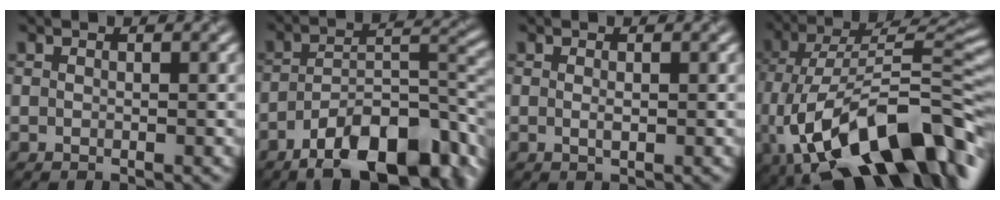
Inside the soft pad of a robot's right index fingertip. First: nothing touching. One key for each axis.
{"total": 11.9, "fx": -6.9, "fy": 4.5, "fz": 8.5, "tx": -0.128, "ty": 0.000, "tz": -0.121}
{"total": 0.6, "fx": 0.0, "fy": 0.2, "fz": 0.6, "tx": -0.012, "ty": -0.002, "tz": 0.000}
{"total": 16.7, "fx": -6.2, "fy": 7.7, "fz": 13.4, "tx": -0.223, "ty": 0.015, "tz": -0.110}